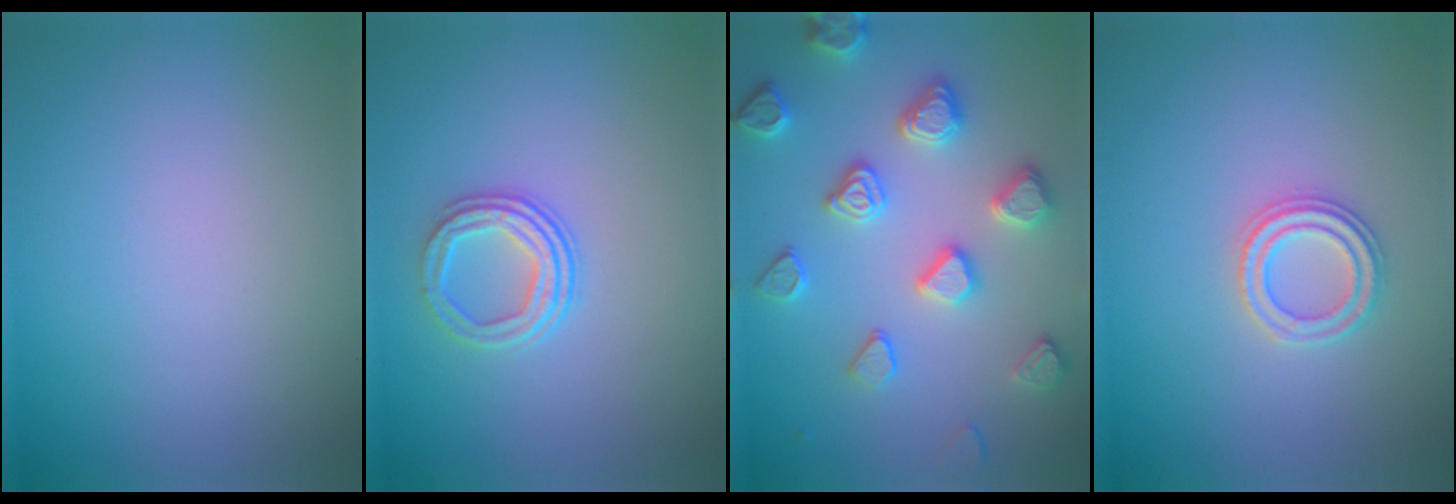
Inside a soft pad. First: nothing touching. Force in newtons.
{"total": 3.0, "press": 2.4, "slide": 1.7}
{"total": 4.6, "press": 4.4, "slide": 1.3}
{"total": 2.3, "press": 2.3, "slide": 0.4}